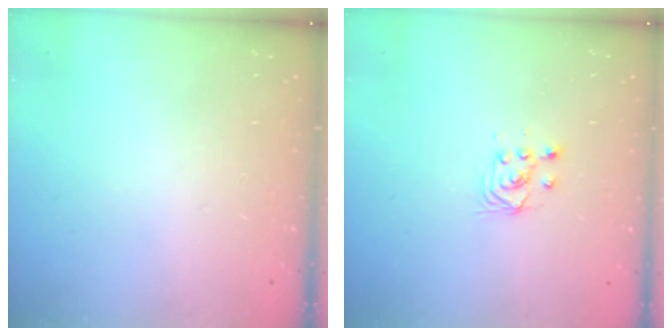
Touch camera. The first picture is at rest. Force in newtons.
{"total": 2.9, "press": 2.7, "slide": 1.0}